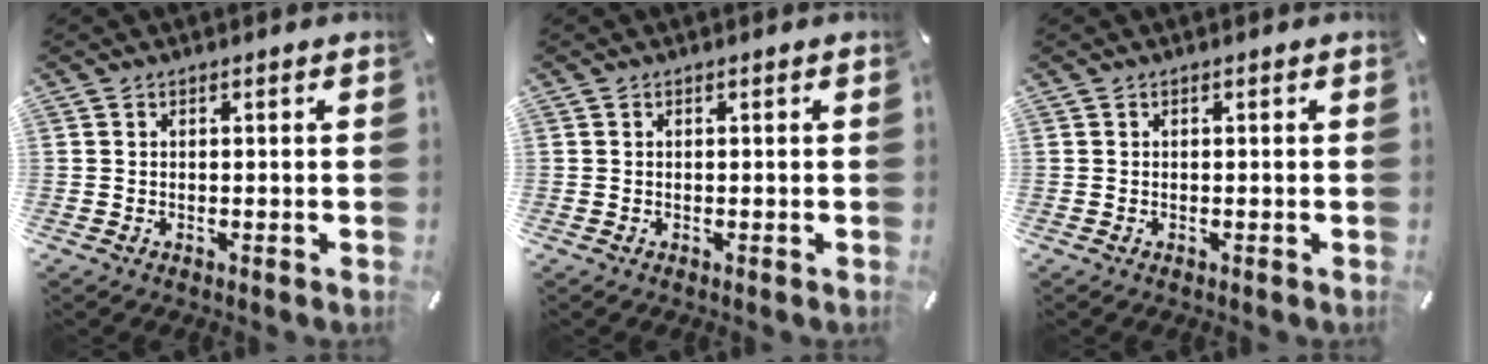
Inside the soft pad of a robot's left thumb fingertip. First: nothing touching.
{"total": 0.0}
{"total": 0.0}